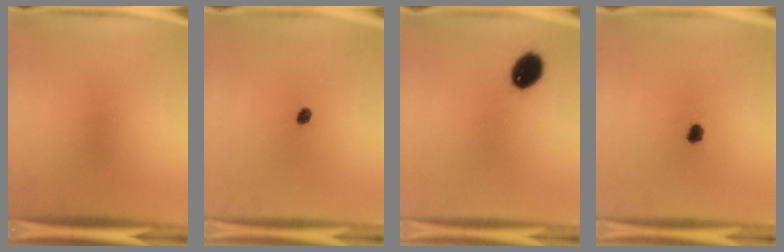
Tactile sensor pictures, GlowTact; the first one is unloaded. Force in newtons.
{"total": 1.7}
{"total": 8.1}
{"total": 2.1}